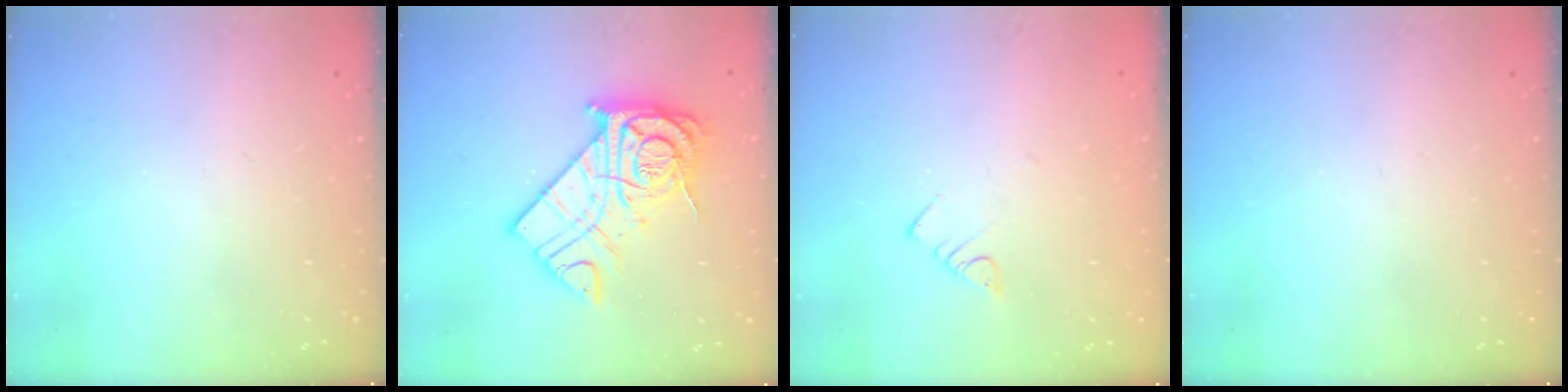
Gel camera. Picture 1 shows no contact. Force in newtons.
{"total": 17.8, "press": 17.7, "slide": 1.6}
{"total": 2.8, "press": 2.7, "slide": 0.4}
{"total": 0.0}